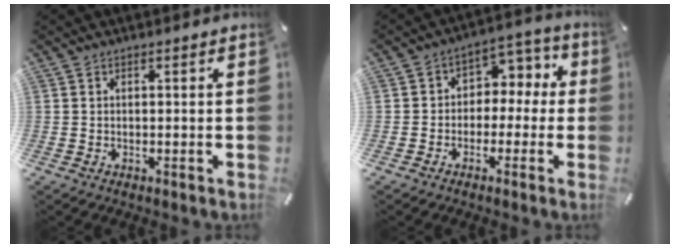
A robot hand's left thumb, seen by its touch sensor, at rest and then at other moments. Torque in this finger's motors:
{"motor_torque": [-0.03, 0.32, -0.05, 0.01, 0.11]}